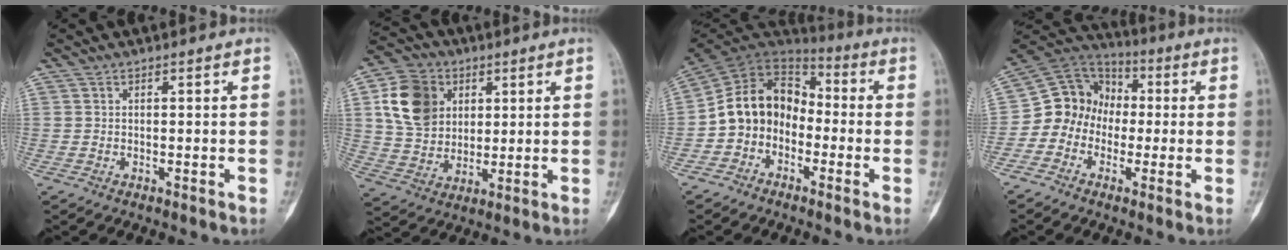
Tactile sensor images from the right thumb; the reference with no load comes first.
{"total": 13.6, "force": [4.1, 10.8, 7.3], "torque": [-0.111, -0.004, 0.075]}
{"total": 13.1, "force": [-2.9, 10.6, 7.1], "torque": [-0.104, 0.064, -0.070]}
{"total": 11.4, "force": [-1.8, 10.3, 4.5], "torque": [-0.048, 0.057, -0.047]}